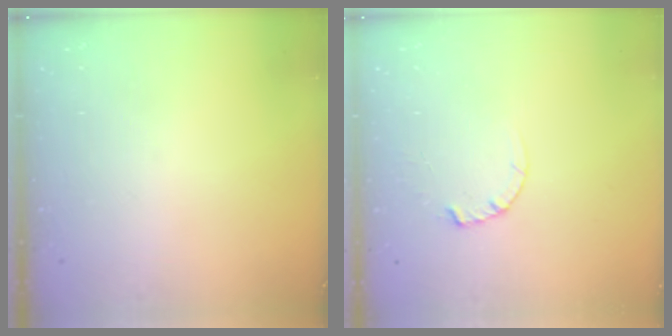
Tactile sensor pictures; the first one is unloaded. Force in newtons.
{"total": 2.4, "press": 2.4, "slide": 0.3}